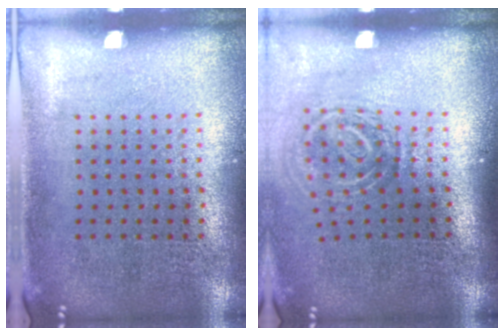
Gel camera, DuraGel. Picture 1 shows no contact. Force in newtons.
{"total": 1.8, "press": 1.2, "slide": 1.3}